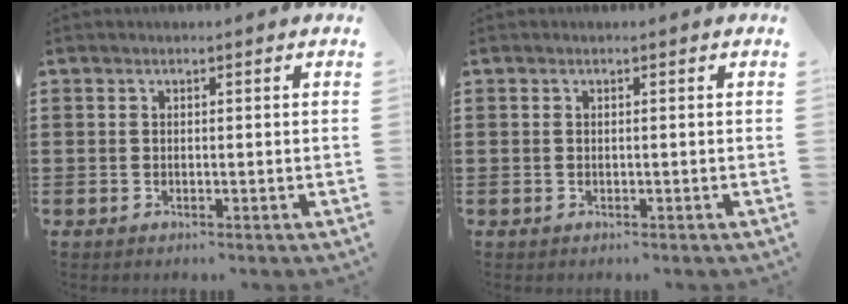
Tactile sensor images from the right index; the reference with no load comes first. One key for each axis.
{"total": 0.0}